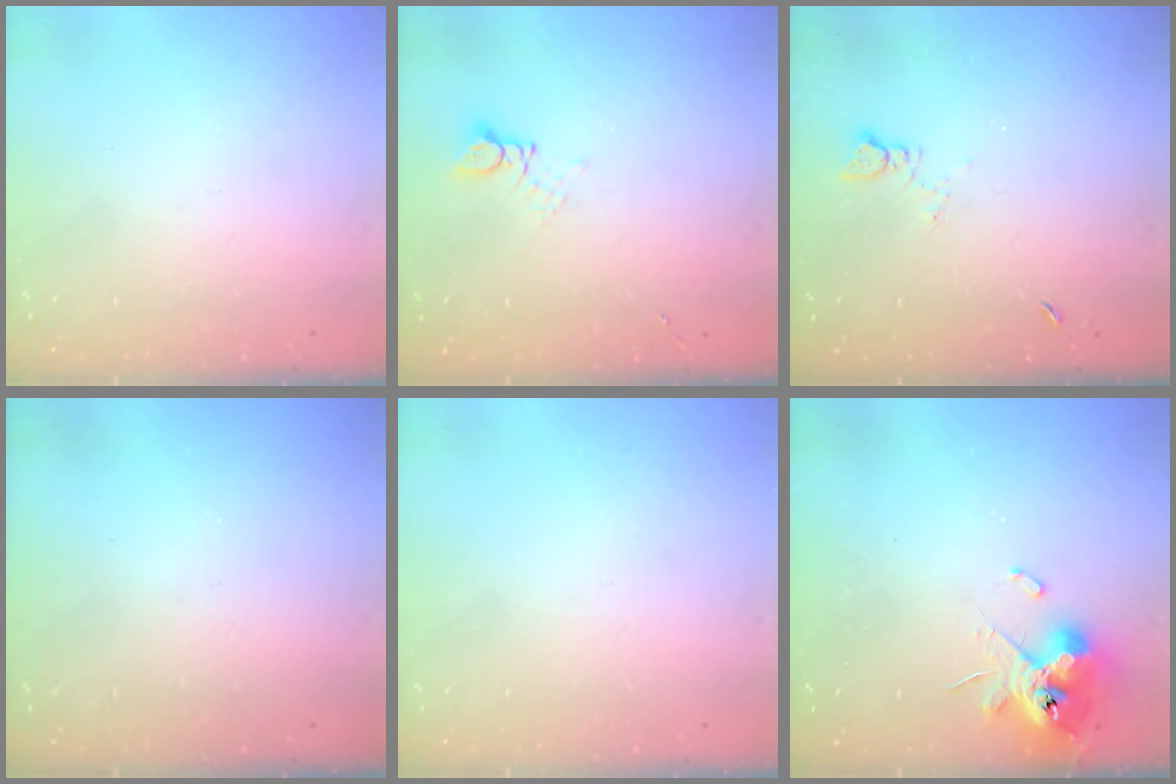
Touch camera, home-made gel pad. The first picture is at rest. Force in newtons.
{"total": 2.9, "press": 2.9, "slide": 0.2}
{"total": 2.1, "press": 2.1, "slide": 0.3}
{"total": 0.0}
{"total": 0.0}
{"total": 13.1, "press": 13.0, "slide": 1.7}